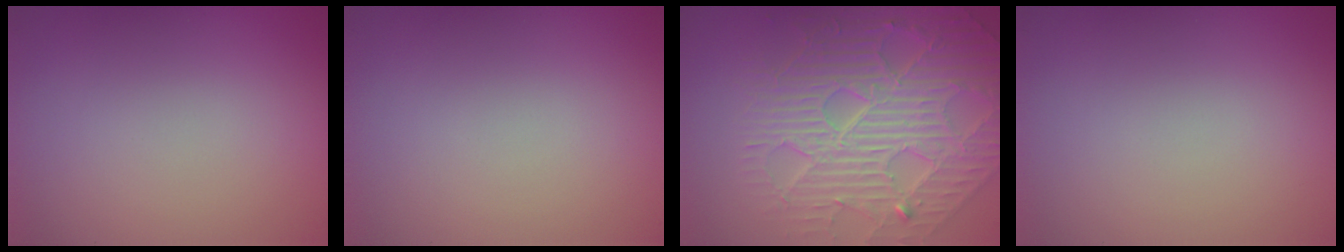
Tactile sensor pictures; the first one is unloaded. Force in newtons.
{"total": 0.0}
{"total": 6.4, "press": 5.5, "slide": 3.3}
{"total": 0.0}